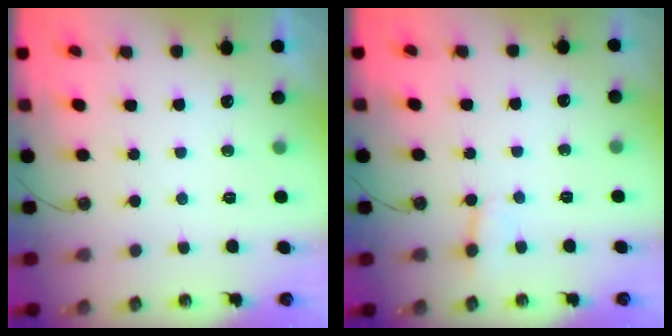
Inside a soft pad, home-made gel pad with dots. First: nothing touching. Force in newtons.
{"total": 3.4, "press": 3.3, "slide": 0.8}